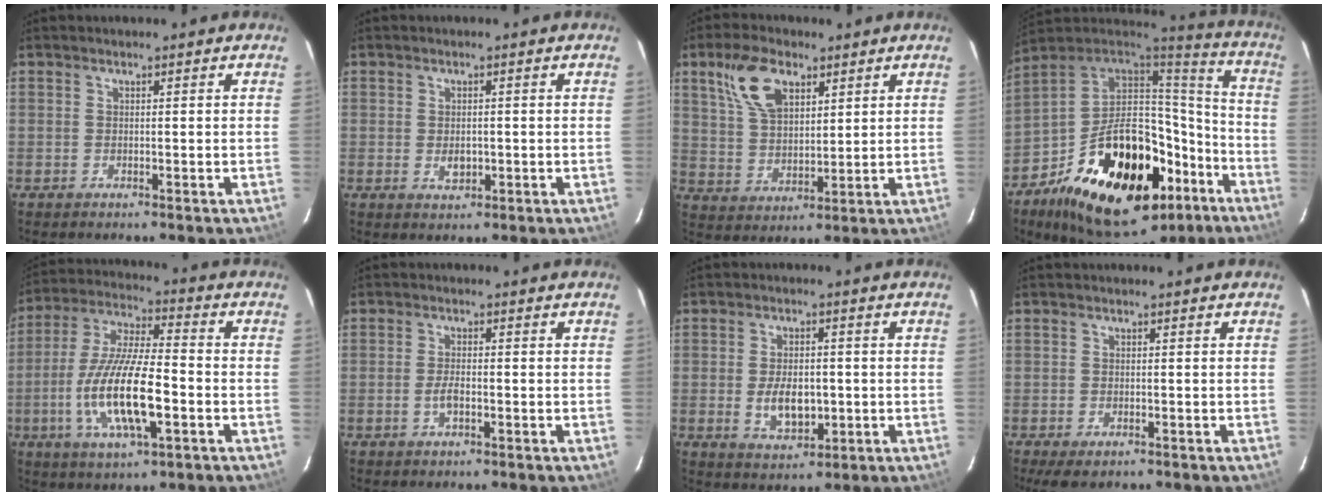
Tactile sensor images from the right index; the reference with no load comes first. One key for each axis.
{"total": 2.6, "fx": -0.5, "fy": 1.8, "fz": 1.8, "tx": -0.031, "ty": 0.000, "tz": -0.006}
{"total": 10.7, "fx": 5.5, "fy": 5.8, "fz": 7.2, "tx": -0.141, "ty": 0.023, "tz": 0.109}
{"total": 31.2, "fx": -15.6, "fy": 17.1, "fz": 20.9, "tx": -0.369, "ty": 0.039, "tz": -0.210}
{"total": 16.1, "fx": -4.6, "fy": 4.3, "fz": 14.8, "tx": -0.302, "ty": -0.008, "tz": -0.088}
{"total": 2.7, "fx": -1.0, "fy": 1.1, "fz": 2.2, "tx": -0.048, "ty": 0.002, "tz": -0.020}
{"total": 7.2, "fx": -1.2, "fy": 4.3, "fz": 5.7, "tx": -0.109, "ty": -0.002, "tz": -0.013}
{"total": 4.0, "fx": -2.8, "fy": 1.8, "fz": 2.3, "tx": -0.053, "ty": -0.016, "tz": -0.047}